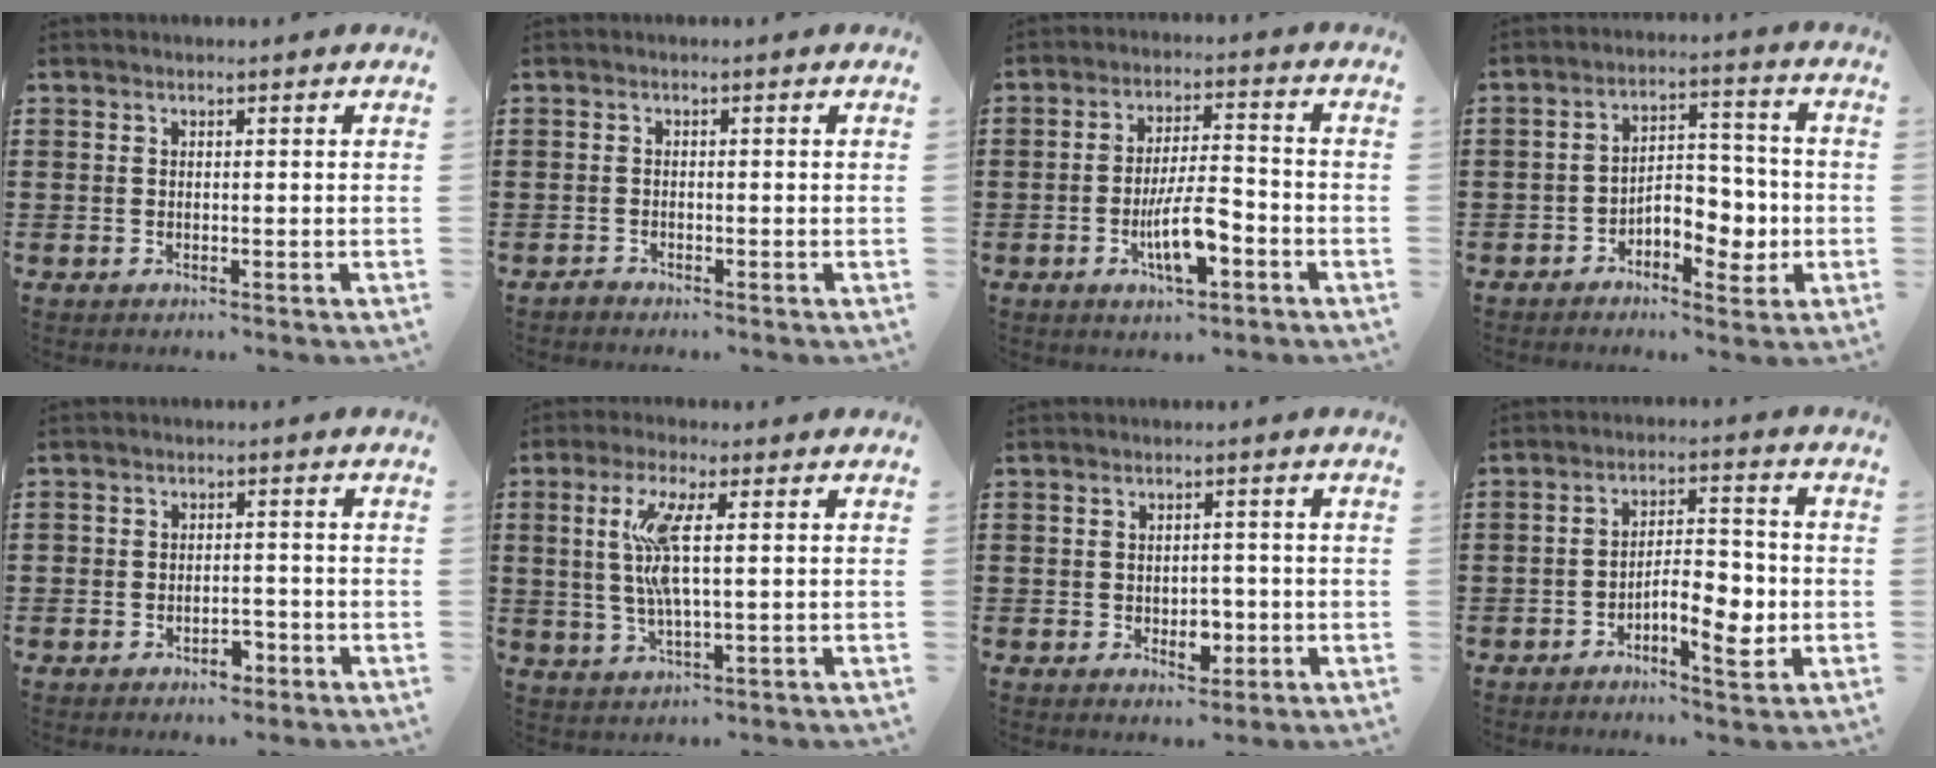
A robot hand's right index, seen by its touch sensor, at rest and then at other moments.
{"total": 0.8, "force": [-0.8, 0.2, 0.1], "torque": [-0.004, 0.002, -0.017]}
{"total": 8.6, "force": [-3.2, 2.7, 7.5], "torque": [-0.146, -0.005, -0.059]}
{"total": 6.5, "force": [-2.2, 4.1, 4.6], "torque": [-0.058, 0.004, -0.047]}
{"total": 2.9, "force": [-1.8, 1.7, 1.5], "torque": [-0.028, 0.006, -0.037]}
{"total": 7.8, "force": [1.4, 1.4, 7.6], "torque": [-0.168, -0.007, 0.014]}
{"total": 3.7, "force": [-0.9, 2.3, 2.8], "torque": [-0.044, 0.001, -0.017]}
{"total": 6.8, "force": [-2.6, 2.6, 5.7], "torque": [-0.087, 0.006, -0.047]}